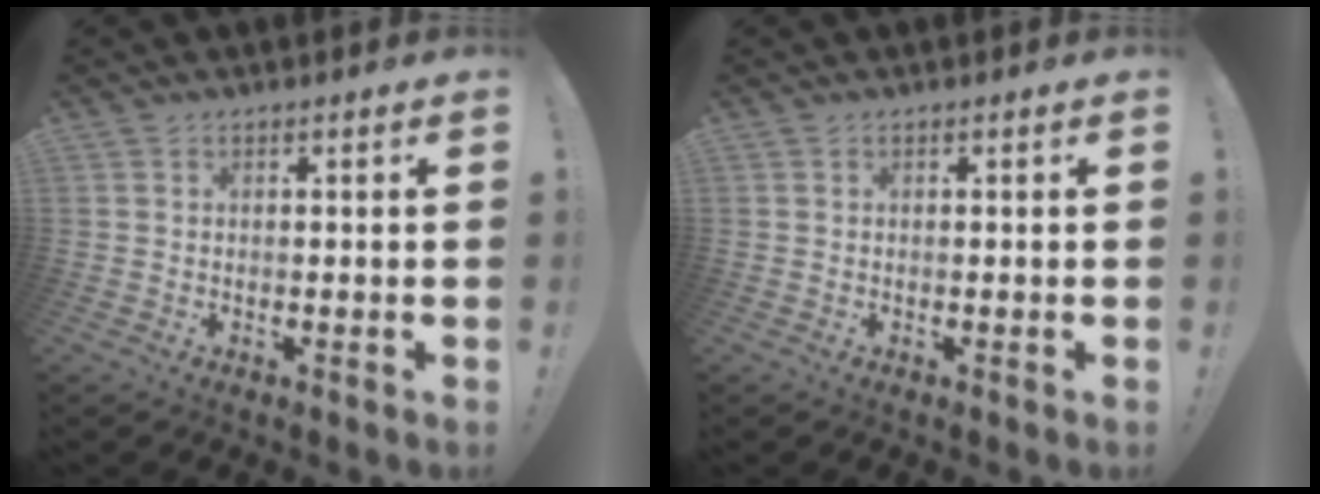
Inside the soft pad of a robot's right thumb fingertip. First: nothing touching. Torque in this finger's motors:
{"motor_torque": [-0.04, 0.02, -0.32, 0.30, 0.01]}